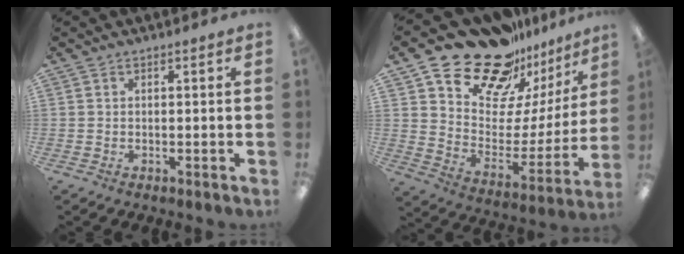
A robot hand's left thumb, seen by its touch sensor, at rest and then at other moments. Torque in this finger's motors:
{"motor_torque": [0.84, 0.63, 1.17, -1.60, 0.23]}